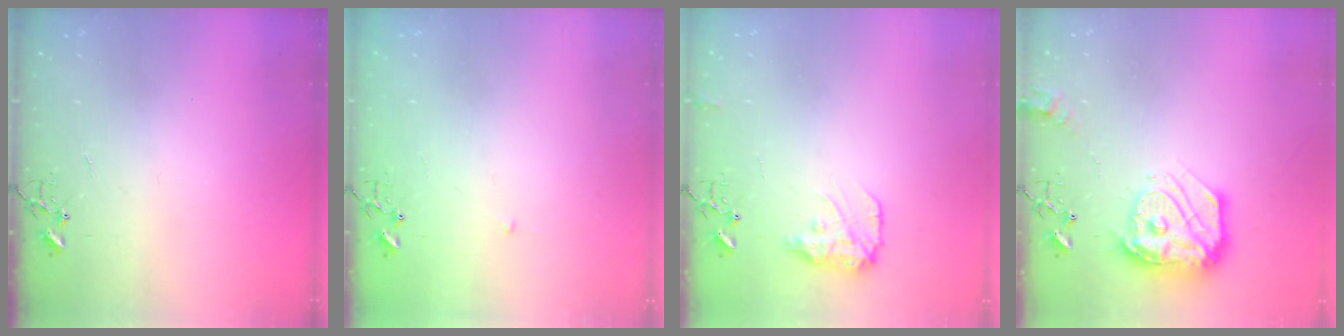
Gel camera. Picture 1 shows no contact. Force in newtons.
{"total": 2.3, "press": 2.3, "slide": 0.3}
{"total": 10.8, "press": 10.8, "slide": 0.4}
{"total": 18.7, "press": 18.6, "slide": 1.8}